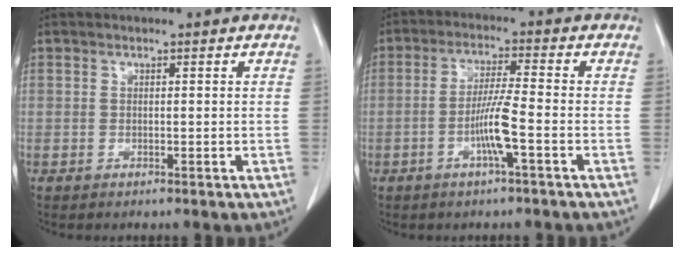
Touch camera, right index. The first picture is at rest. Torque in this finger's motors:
{"motor_torque": [1.06, -0.42, 0.55, 0.10]}